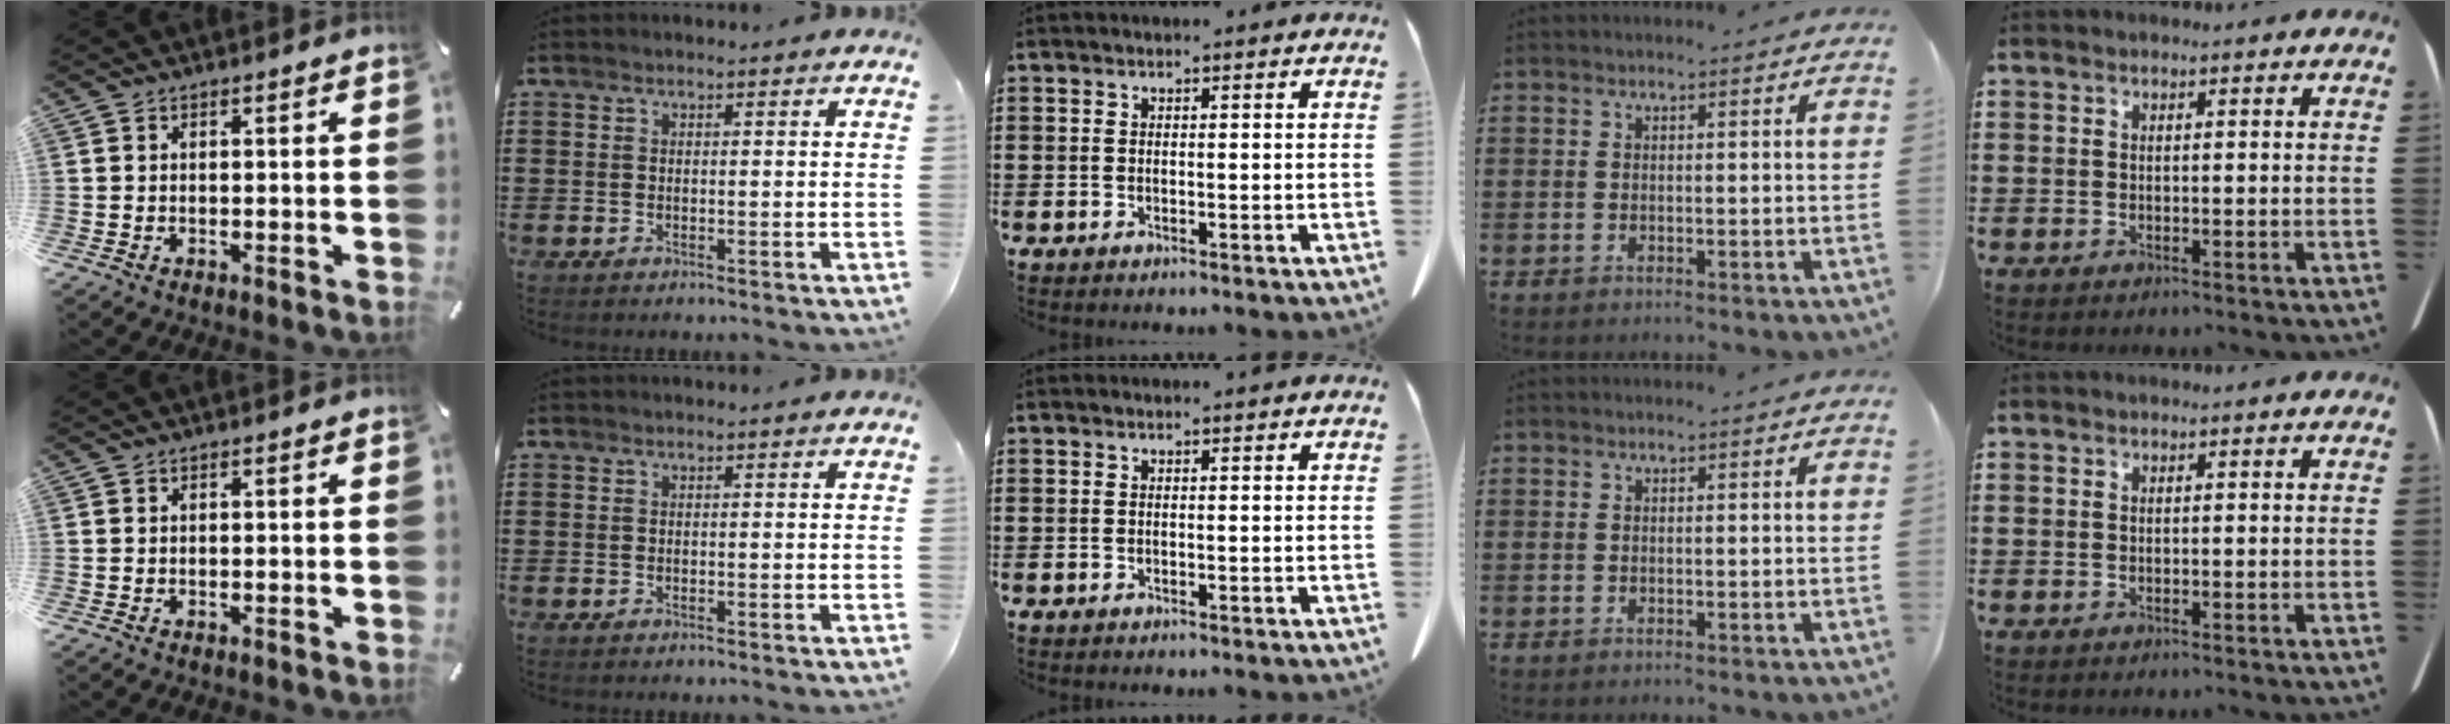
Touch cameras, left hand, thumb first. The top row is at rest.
{}